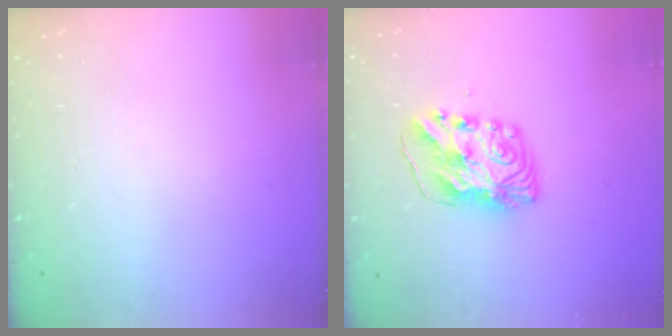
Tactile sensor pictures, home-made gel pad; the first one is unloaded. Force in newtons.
{"total": 10.9, "press": 10.9, "slide": 0.5}